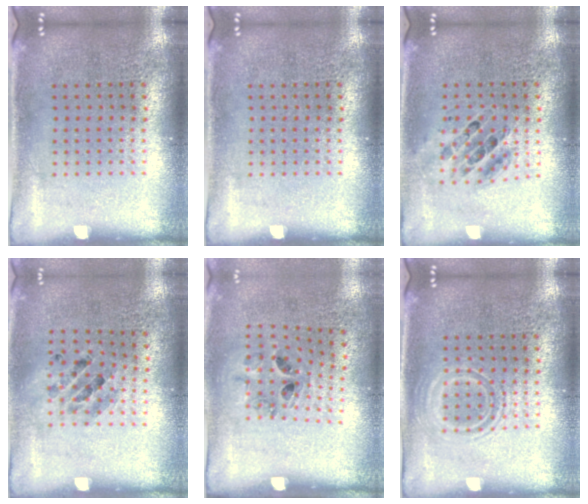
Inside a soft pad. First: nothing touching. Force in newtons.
{"total": 0.0}
{"total": 0.7, "press": 0.7, "slide": 0.1}
{"total": 0.8, "press": 0.8, "slide": 0.0}
{"total": 1.2, "press": 0.8, "slide": 0.9}
{"total": 1.1, "press": 1.0, "slide": 0.2}